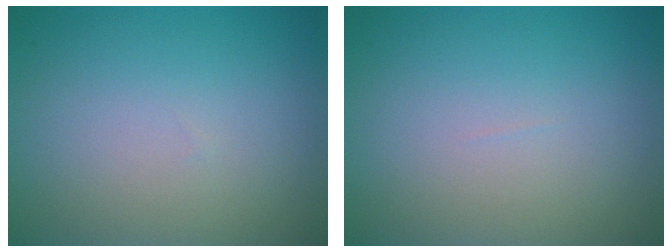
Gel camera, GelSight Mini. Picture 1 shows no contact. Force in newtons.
{"total": 0.0}